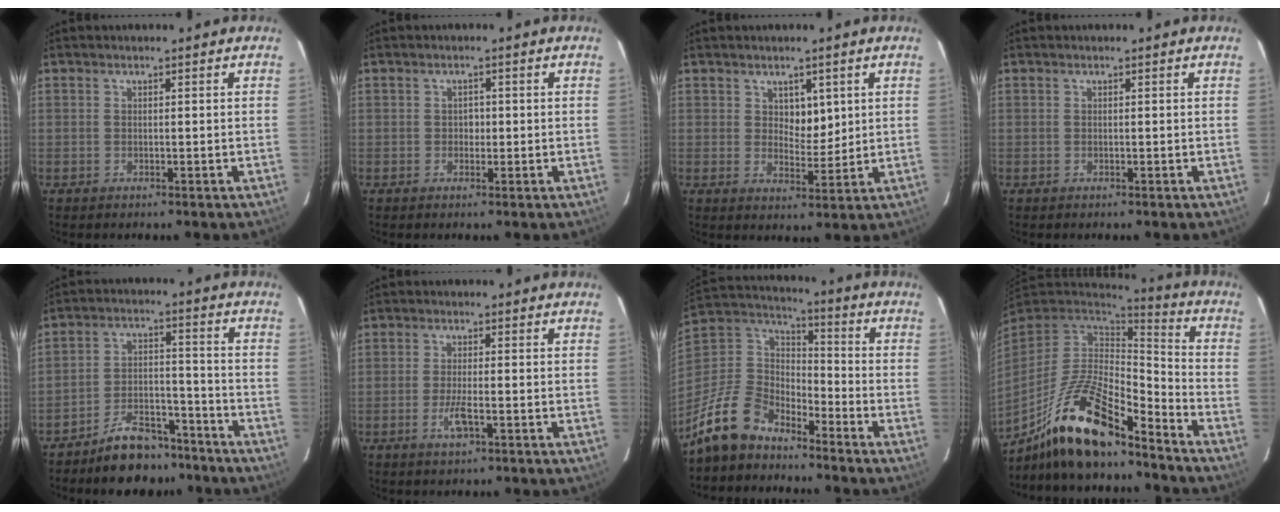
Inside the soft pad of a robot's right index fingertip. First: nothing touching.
{"total": 1.3, "force": [-0.1, 1.0, 0.8], "torque": [-0.010, 0.003, -0.002]}
{"total": 4.1, "force": [1.7, 2.4, 3.0], "torque": [-0.042, -0.003, 0.032]}
{"total": 0.0}
{"total": 9.8, "force": [-7.9, 3.9, 4.3], "torque": [-0.076, 0.012, -0.135]}
{"total": 3.3, "force": [-1.3, 0.6, 3.0], "torque": [-0.062, -0.003, -0.024]}
{"total": 11.1, "force": [-9.1, 5.4, 3.4], "torque": [-0.084, 0.035, -0.184]}
{"total": 17.6, "force": [-12.7, 4.2, 11.5], "torque": [-0.213, 0.007, -0.228]}